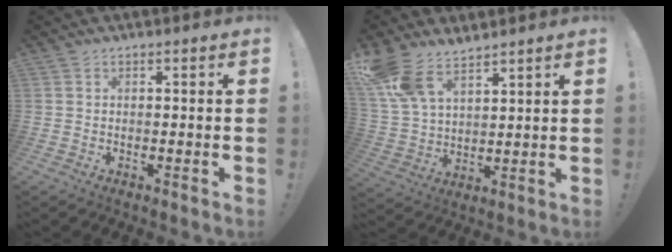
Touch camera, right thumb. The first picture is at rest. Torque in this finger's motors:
{"motor_torque": [0.56, 0.63, 0.33, 0.32, 0.21]}